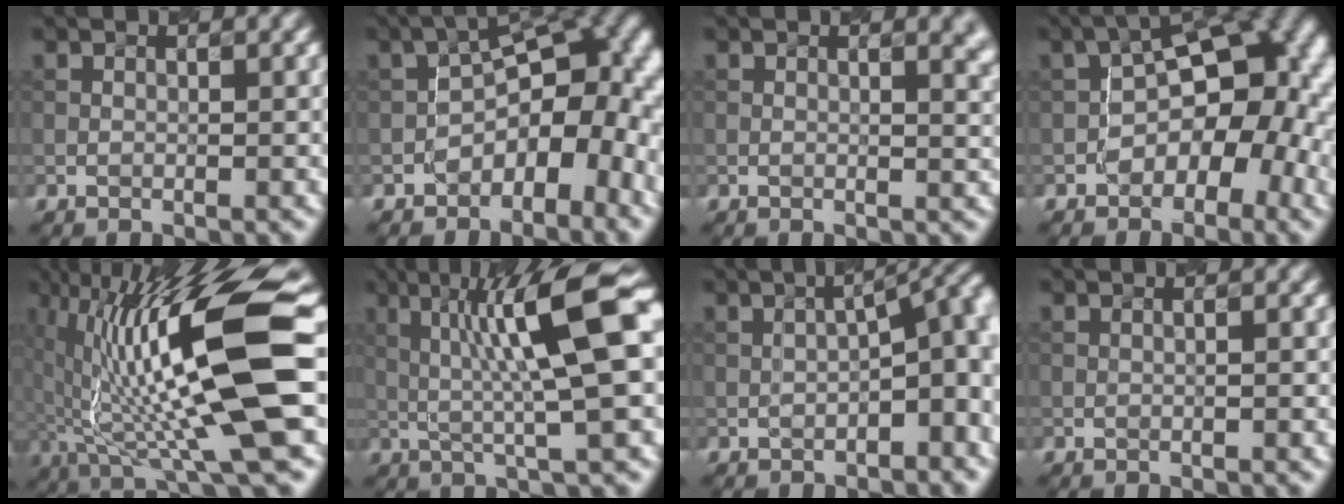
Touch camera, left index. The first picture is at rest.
{"total": 8.9, "force": [-3.5, 5.0, 6.5], "torque": [-0.061, 0.021, -0.064]}
{"total": 3.2, "force": [1.6, 1.5, 2.4], "torque": [-0.011, 0.008, 0.014]}
{"total": 11.1, "force": [-2.1, 6.5, 8.7], "torque": [-0.070, 0.025, -0.038]}
{"total": 14.5, "force": [0.4, 2.5, 14.3], "torque": [-0.239, 0.008, 0.020]}
{"total": 9.6, "force": [1.5, 1.2, 9.5], "torque": [-0.151, 0.014, 0.035]}
{"total": 4.8, "force": [-1.0, 1.3, 4.5], "torque": [-0.061, 0.018, -0.006]}
{"total": 0.8, "force": [0.0, 0.3, 0.7], "torque": [-0.007, -0.001, -0.008]}